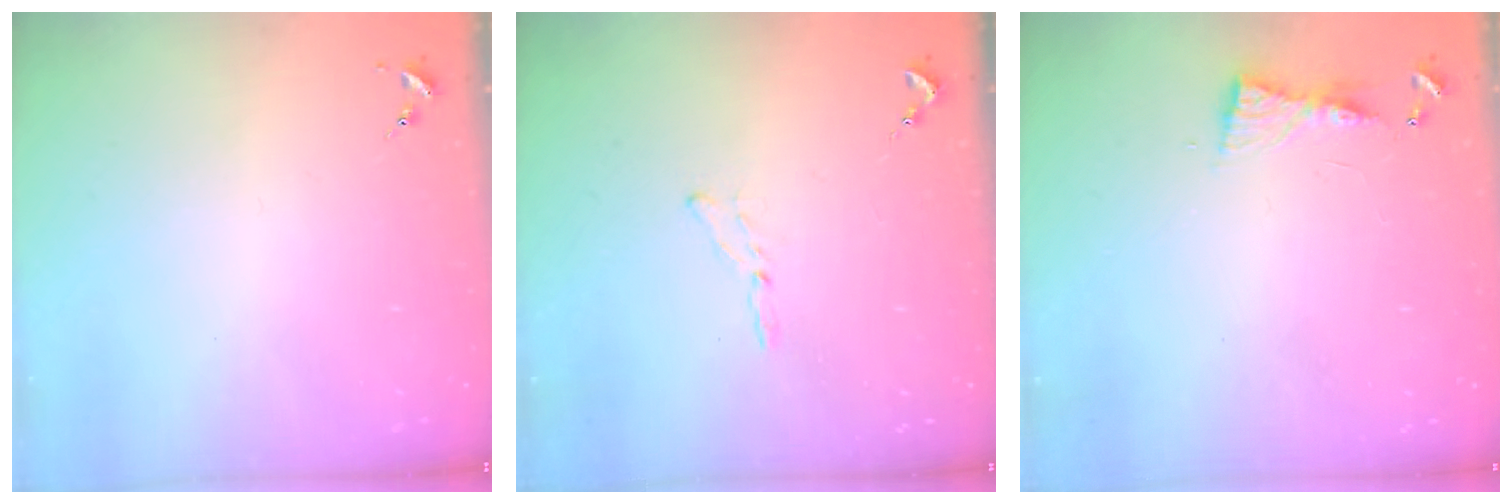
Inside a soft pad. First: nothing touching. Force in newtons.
{"total": 3.5, "press": 3.5, "slide": 0.4}
{"total": 5.6, "press": 5.6, "slide": 0.5}